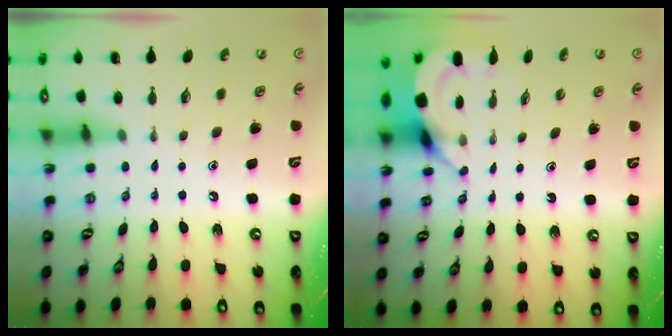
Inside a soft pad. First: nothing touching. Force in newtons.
{"total": 4.2, "press": 4.2, "slide": 0.2}